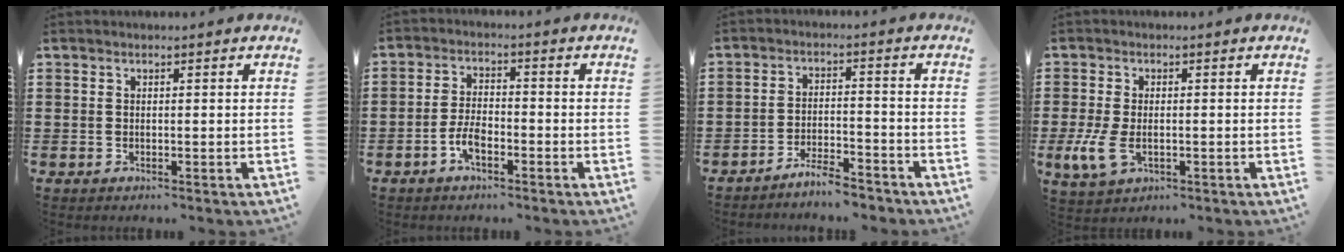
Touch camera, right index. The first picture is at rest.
{"total": 4.3, "force": [-2.1, 1.9, 3.3], "torque": [-0.085, -0.002, -0.047]}
{"total": 4.7, "force": [-4.5, 0.4, 1.2], "torque": [-0.022, 0.007, -0.089]}
{"total": 5.1, "force": [-1.0, 2.8, 4.2], "torque": [-0.108, -0.009, -0.025]}